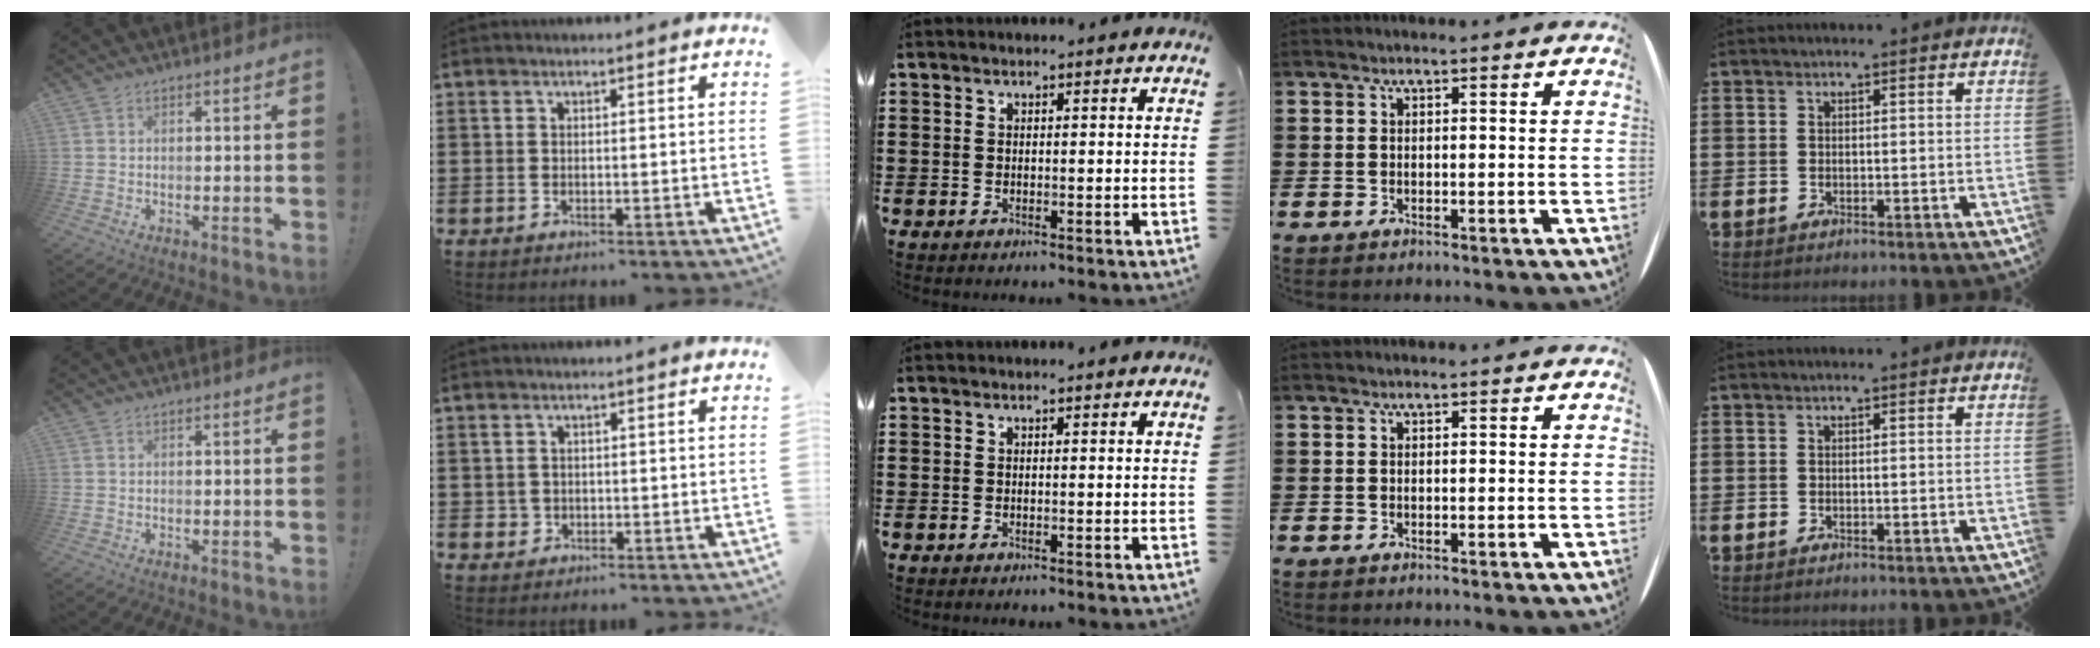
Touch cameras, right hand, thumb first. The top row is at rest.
{"index": {"total": 1.0, "force": [0.0, 1.0, 0.1], "torque": [-0.003, 0.005, -0.001]}}